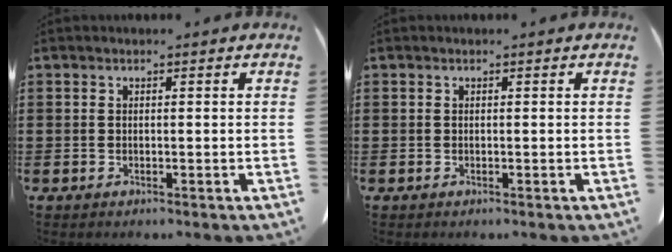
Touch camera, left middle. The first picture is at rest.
{"total": 0.0}